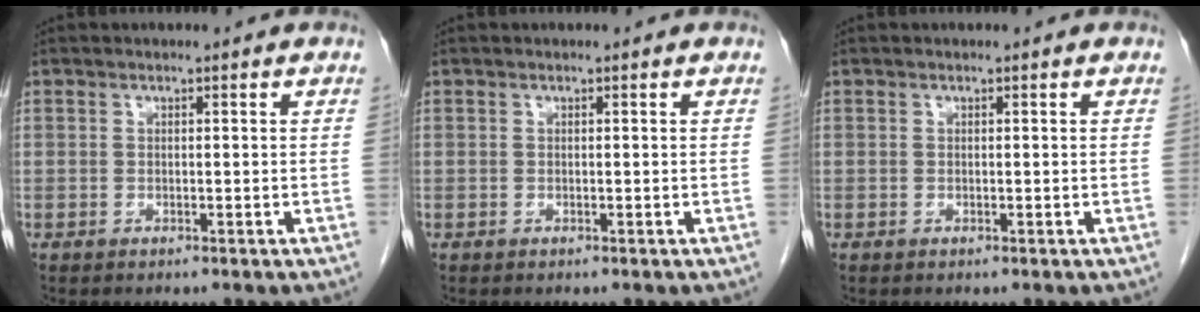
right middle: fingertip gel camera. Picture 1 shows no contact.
{"total": 0.0}
{"total": 0.0}